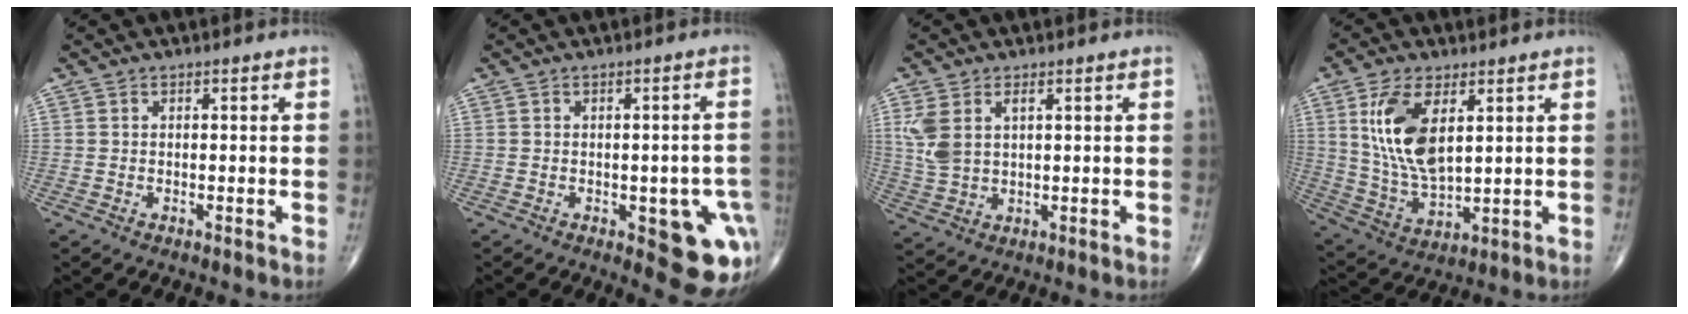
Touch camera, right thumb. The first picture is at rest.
{"total": 12.1, "force": [-3.7, 4.9, 10.4], "torque": [-0.085, 0.005, -0.034]}
{"total": 6.5, "force": [2.2, 3.7, 4.9], "torque": [-0.114, 0.002, 0.054]}
{"total": 13.3, "force": [4.3, 6.4, 10.8], "torque": [-0.213, -0.021, 0.094]}